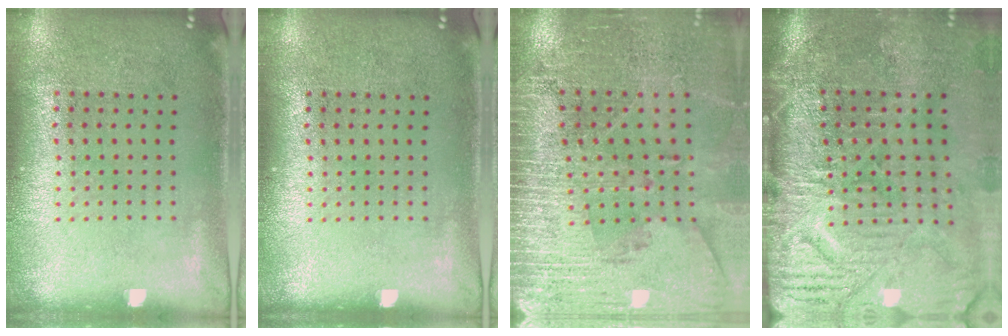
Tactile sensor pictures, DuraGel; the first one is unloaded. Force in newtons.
{"total": 0.0}
{"total": 3.1, "press": 3.1, "slide": 0.2}
{"total": 4.8, "press": 3.9, "slide": 2.8}